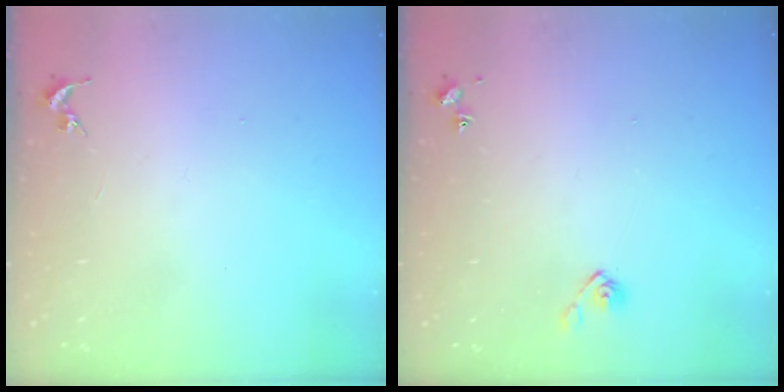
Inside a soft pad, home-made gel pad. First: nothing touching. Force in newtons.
{"total": 4.4, "press": 4.3, "slide": 0.7}